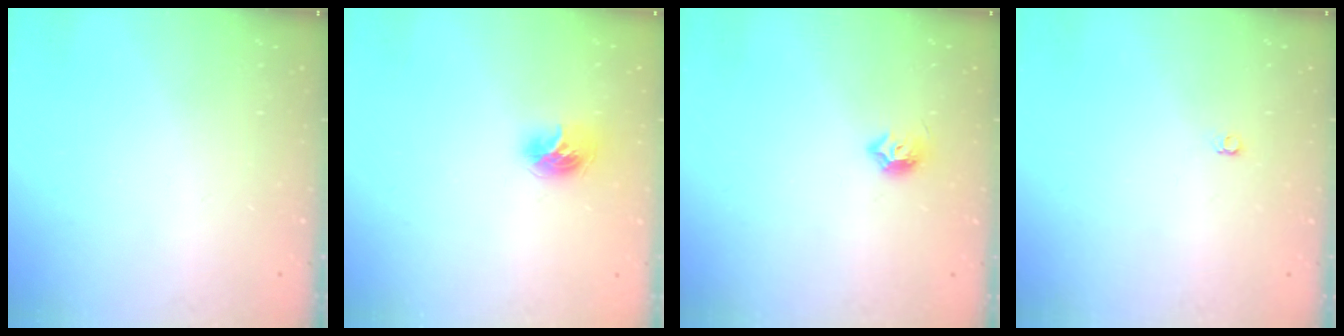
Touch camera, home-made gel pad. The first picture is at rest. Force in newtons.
{"total": 9.5, "press": 9.5, "slide": 0.4}
{"total": 6.8, "press": 6.7, "slide": 0.8}
{"total": 3.6, "press": 3.5, "slide": 0.6}